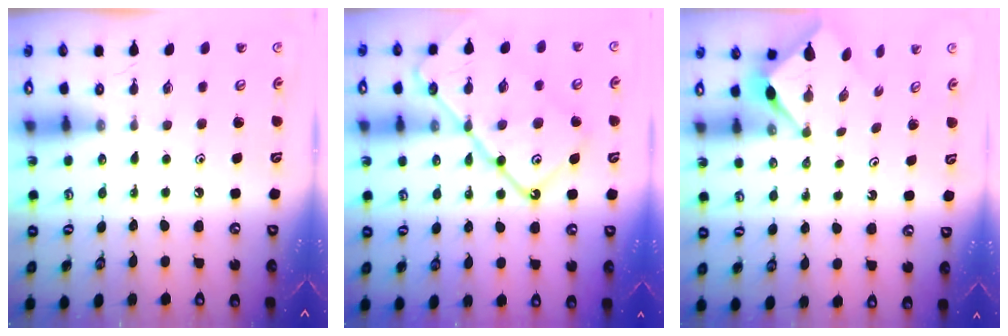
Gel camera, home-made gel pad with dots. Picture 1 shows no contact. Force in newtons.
{"total": 18.3, "press": 18.2, "slide": 1.8}
{"total": 2.9, "press": 2.8, "slide": 0.4}